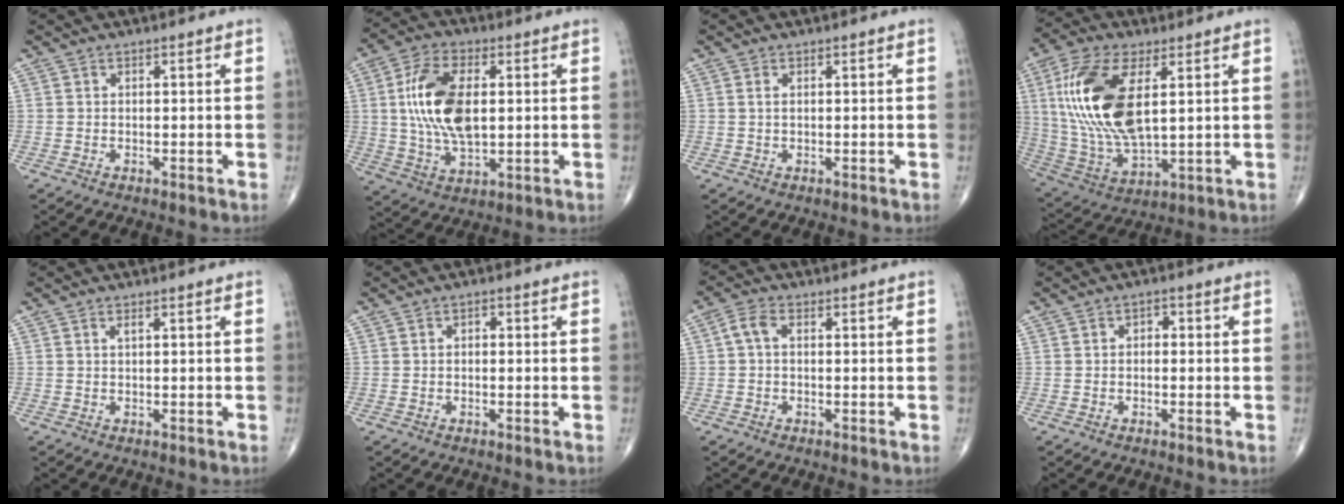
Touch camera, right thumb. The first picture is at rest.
{"total": 14.3, "force": [1.7, 7.3, 12.2], "torque": [-0.238, -0.001, 0.034]}
{"total": 0.8, "force": [0.2, 0.3, 0.7], "torque": [-0.019, 0.004, 0.006]}
{"total": 19.7, "force": [4.3, 9.0, 17.0], "torque": [-0.361, -0.017, 0.085]}
{"total": 0.6, "force": [0.3, 0.0, 0.5], "torque": [-0.012, 0.001, 0.004]}
{"total": 1.0, "force": [0.0, 0.6, 0.7], "torque": [-0.007, 0.004, -0.004]}
{"total": 2.9, "force": [0.2, 1.6, 2.4], "torque": [-0.050, 0.009, -0.004]}
{"total": 1.6, "force": [-0.1, 1.1, 1.1], "torque": [-0.008, 0.007, -0.008]}